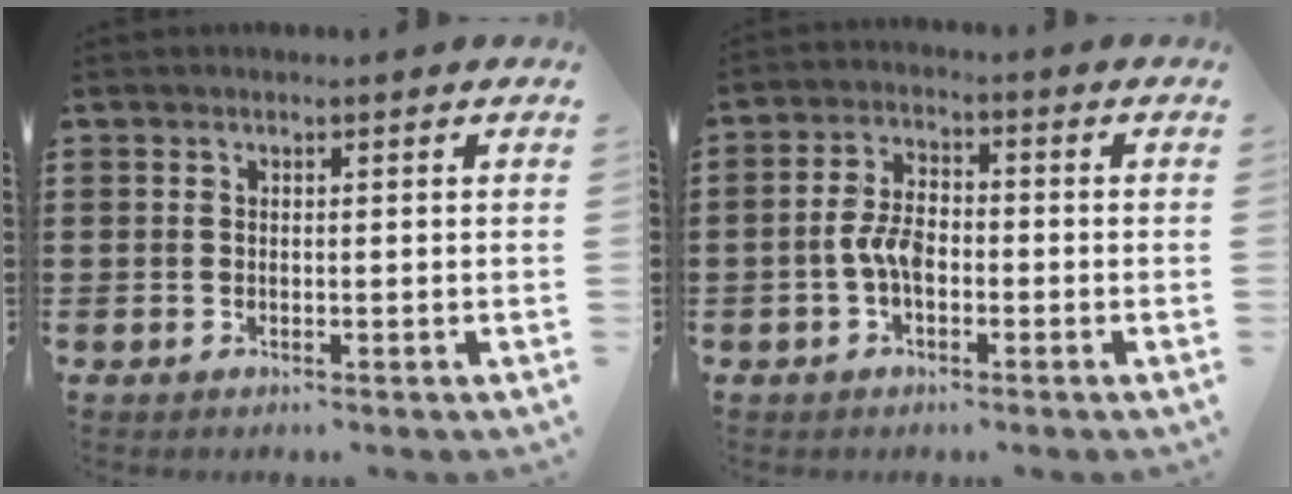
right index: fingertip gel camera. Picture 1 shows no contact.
{"total": 5.0, "force": [-1.5, 2.5, 4.1], "torque": [-0.101, -0.005, -0.034]}